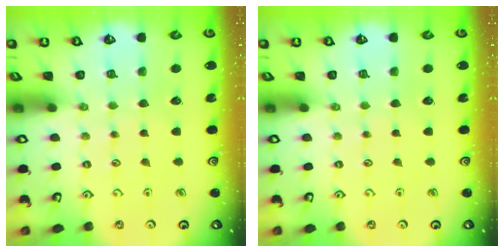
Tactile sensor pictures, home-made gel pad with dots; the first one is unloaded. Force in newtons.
{"total": 0.0}